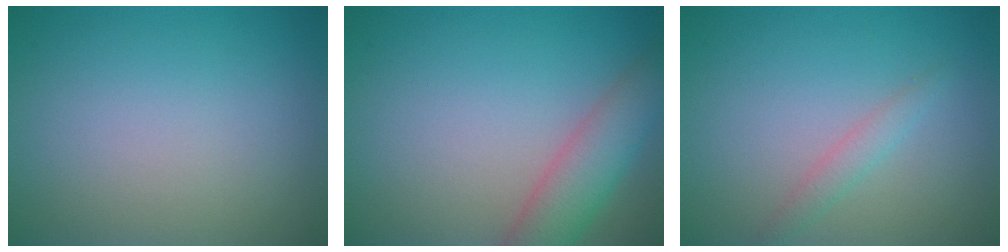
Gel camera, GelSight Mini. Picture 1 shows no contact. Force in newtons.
{"total": 4.6, "press": 4.6, "slide": 0.3}
{"total": 1.5, "press": 1.5, "slide": 0.1}